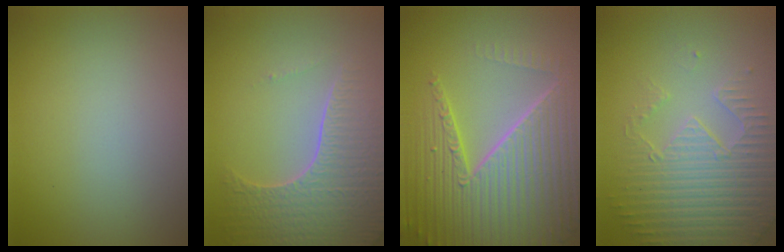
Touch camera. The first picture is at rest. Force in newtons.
{"total": 6.8, "press": 5.2, "slide": 4.4}
{"total": 10.2, "press": 6.6, "slide": 7.8}
{"total": 4.7, "press": 4.4, "slide": 1.6}